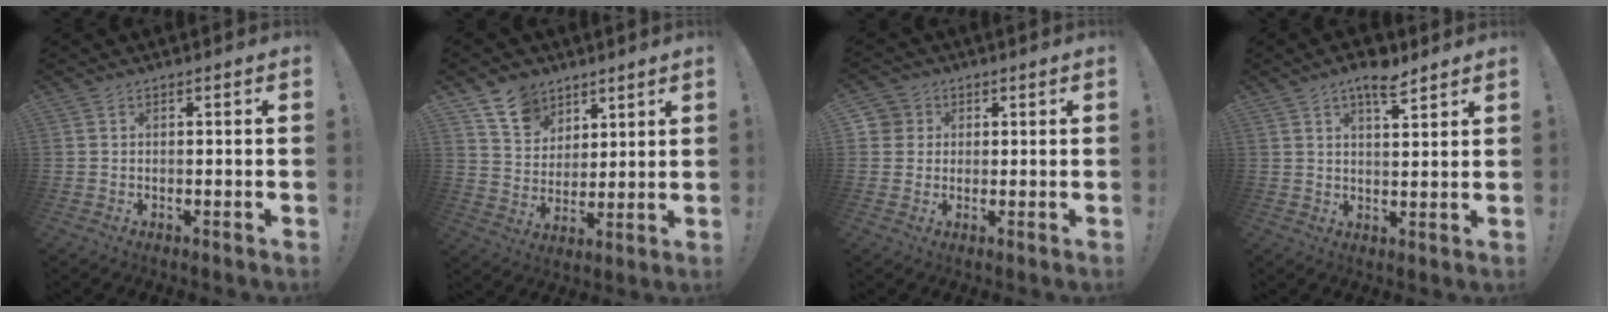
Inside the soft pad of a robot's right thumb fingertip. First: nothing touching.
{"total": 11.2, "force": [7.7, 7.7, 2.6], "torque": [-0.045, -0.052, 0.152]}
{"total": 4.2, "force": [1.1, 4.0, 0.8], "torque": [-0.014, -0.001, 0.022]}
{"total": 7.4, "force": [5.3, 2.3, 4.6], "torque": [-0.054, -0.034, 0.086]}